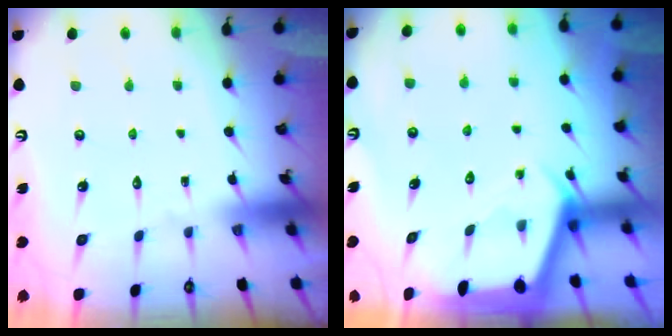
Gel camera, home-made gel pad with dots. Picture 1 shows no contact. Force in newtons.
{"total": 2.5, "press": 2.5, "slide": 0.3}